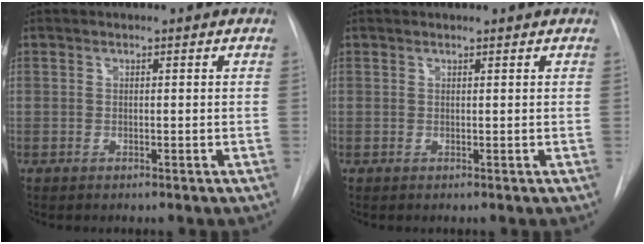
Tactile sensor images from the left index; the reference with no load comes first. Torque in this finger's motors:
{"motor_torque": [0.17, -0.01, -0.12, 0.01]}